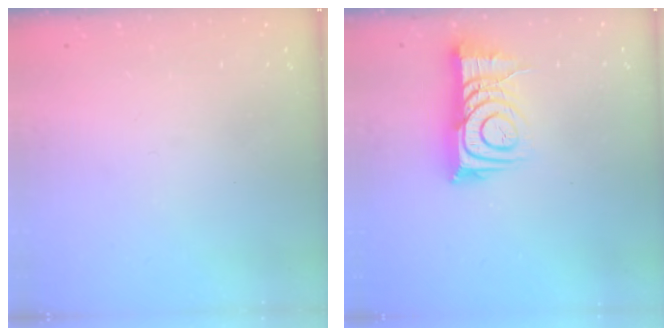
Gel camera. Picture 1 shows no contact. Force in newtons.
{"total": 10.9, "press": 10.8, "slide": 1.2}